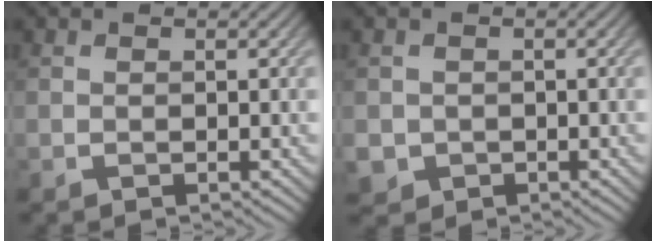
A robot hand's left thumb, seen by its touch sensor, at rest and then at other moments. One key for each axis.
{"total": 2.2, "fx": -0.5, "fy": 2.1, "fz": 0.4, "tx": -0.014, "ty": -0.014, "tz": -0.011}